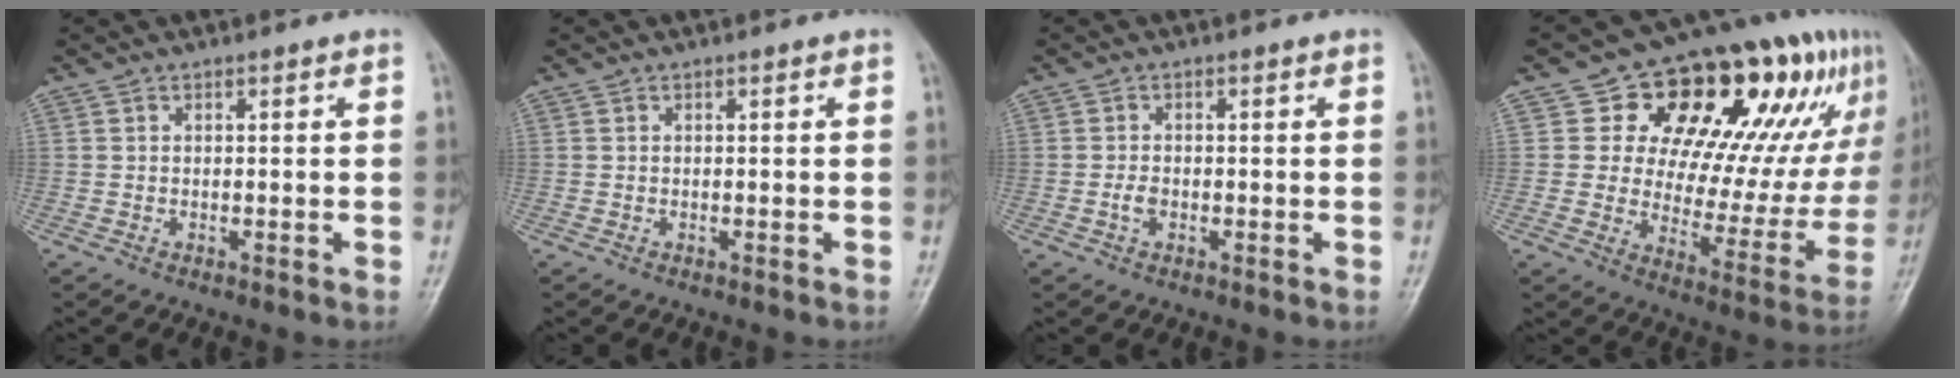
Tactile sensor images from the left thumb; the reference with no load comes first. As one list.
[{"total": 0.0}, {"total": 1.6, "force": [-0.8, 1.0, 0.9], "torque": [-0.021, 0.005, -0.017]}, {"total": 25.2, "force": [12.0, 13.7, 17.4], "torque": [-0.182, -0.006, 0.184]}]